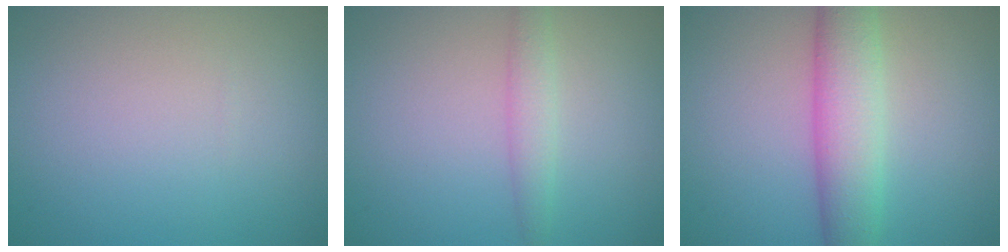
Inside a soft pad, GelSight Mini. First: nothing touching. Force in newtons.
{"total": 1.8, "press": 1.8, "slide": 0.1}
{"total": 5.5, "press": 5.5, "slide": 0.2}